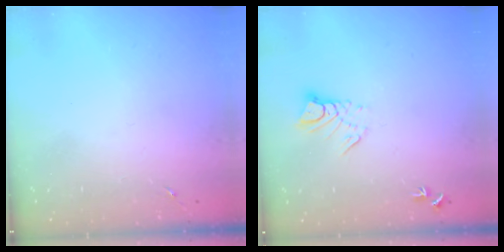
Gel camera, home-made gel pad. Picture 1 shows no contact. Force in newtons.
{"total": 6.6, "press": 6.6, "slide": 0.7}